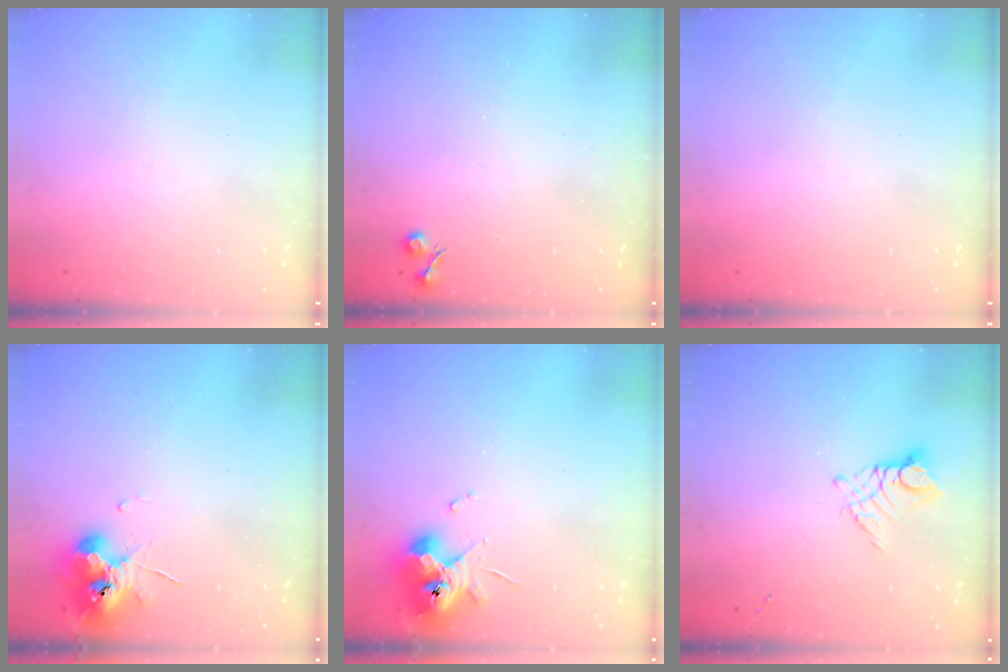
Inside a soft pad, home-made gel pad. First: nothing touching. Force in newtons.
{"total": 4.1, "press": 4.0, "slide": 0.6}
{"total": 0.0}
{"total": 9.6, "press": 9.5, "slide": 1.0}
{"total": 10.2, "press": 10.1, "slide": 0.9}
{"total": 8.4, "press": 8.4, "slide": 0.8}